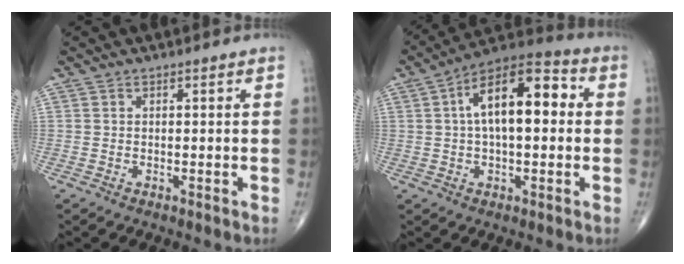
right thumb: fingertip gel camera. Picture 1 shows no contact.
{"total": 15.4, "force": [2.3, 7.2, 13.5], "torque": [-0.206, 0.036, 0.026]}